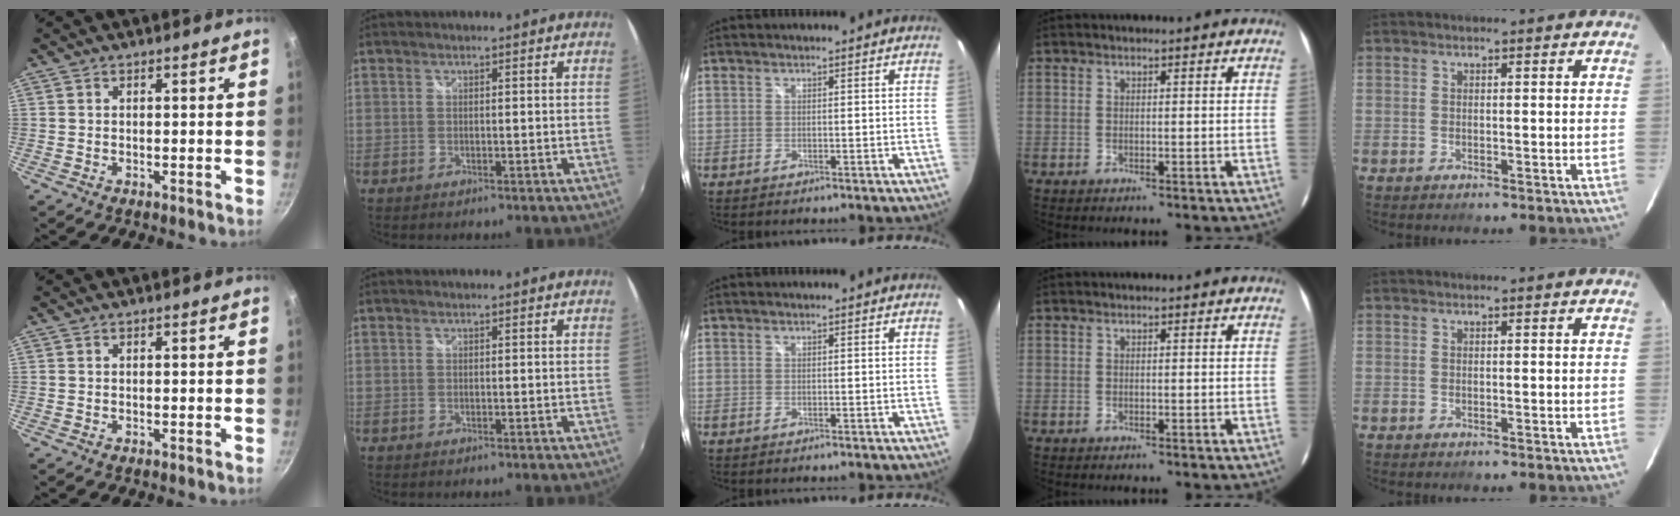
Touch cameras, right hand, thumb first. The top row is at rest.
{}